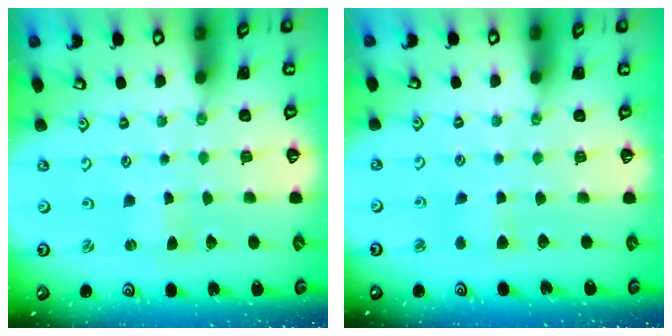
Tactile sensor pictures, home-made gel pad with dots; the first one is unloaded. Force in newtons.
{"total": 5.4, "press": 5.2, "slide": 1.1}